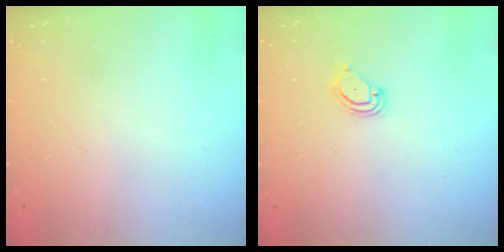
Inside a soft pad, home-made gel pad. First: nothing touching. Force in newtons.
{"total": 3.4, "press": 3.4, "slide": 0.2}